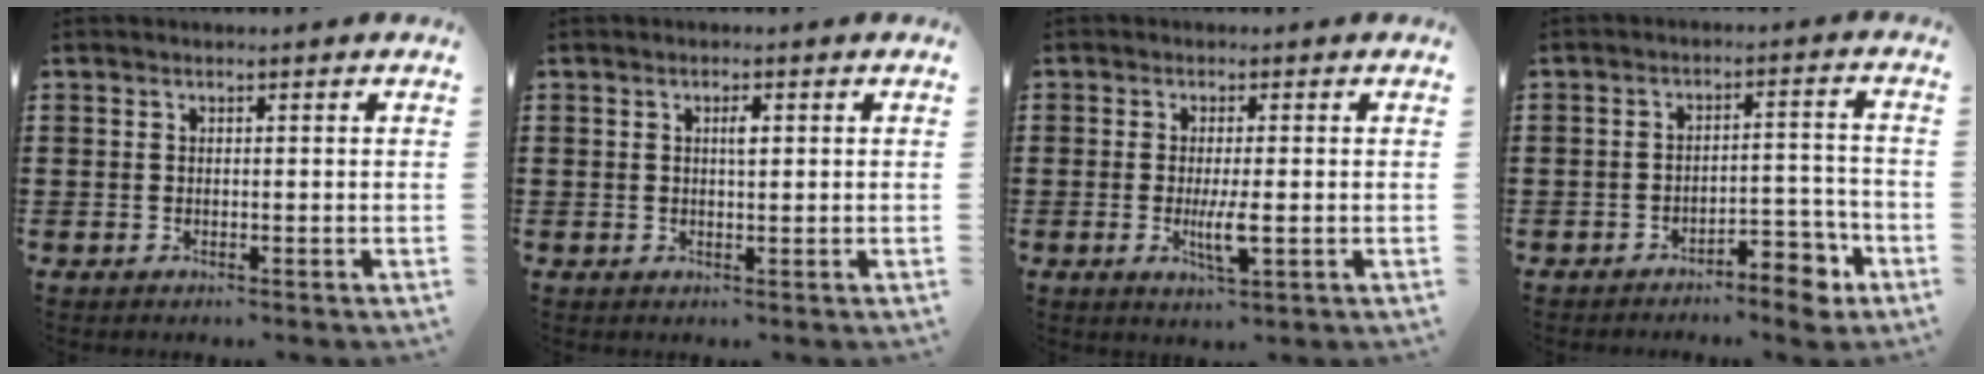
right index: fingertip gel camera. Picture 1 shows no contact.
{"total": 1.8, "force": [0.4, 0.5, 1.6], "torque": [-0.033, 0.004, 0.005]}
{"total": 3.8, "force": [-0.9, 0.8, 3.6], "torque": [-0.076, -0.006, -0.021]}
{"total": 5.6, "force": [-4.4, 1.6, 2.9], "torque": [-0.046, 0.012, -0.082]}